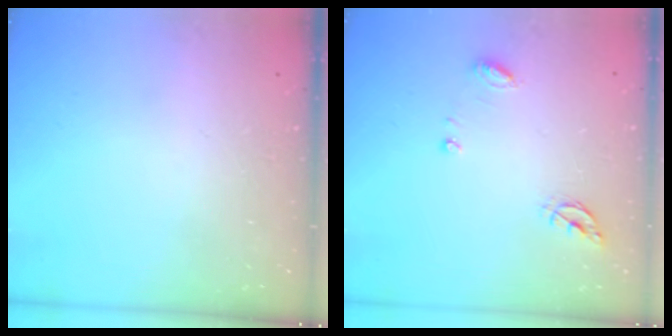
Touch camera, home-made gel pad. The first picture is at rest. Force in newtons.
{"total": 6.4, "press": 6.4, "slide": 0.5}